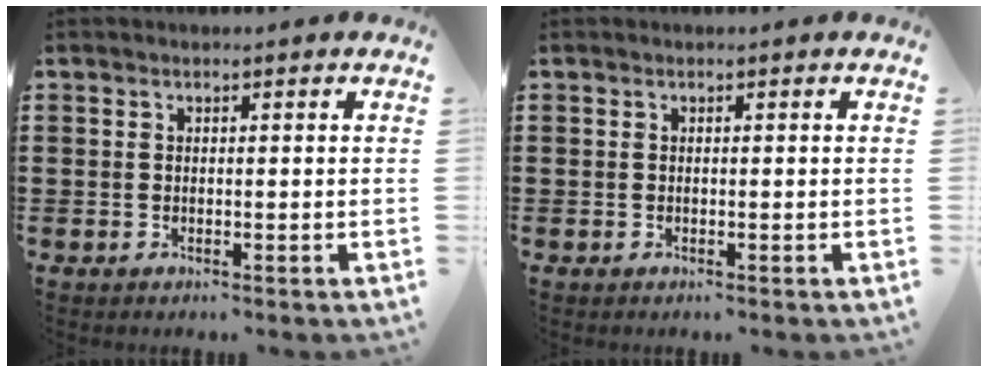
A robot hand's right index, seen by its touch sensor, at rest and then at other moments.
{"total": 0.0}